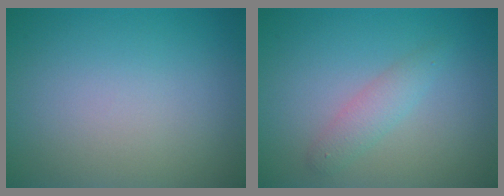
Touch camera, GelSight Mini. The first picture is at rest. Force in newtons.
{"total": 1.9, "press": 1.9, "slide": 0.0}